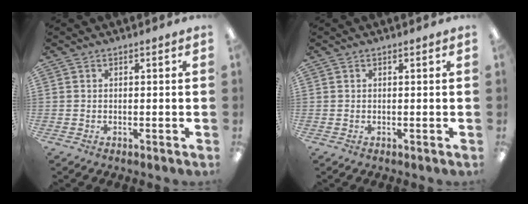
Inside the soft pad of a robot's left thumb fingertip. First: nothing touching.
{"total": 0.0}